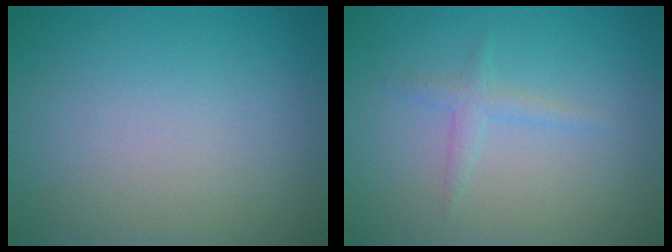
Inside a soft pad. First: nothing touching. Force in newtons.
{"total": 0.7, "press": 0.6, "slide": 0.1}